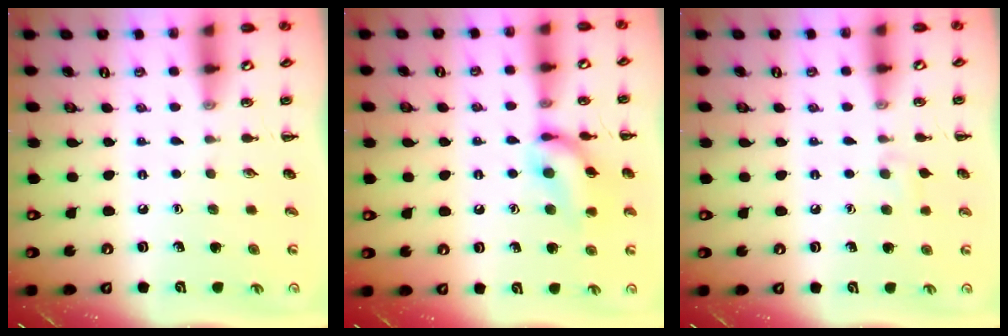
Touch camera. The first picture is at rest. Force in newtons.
{"total": 12.9, "press": 12.8, "slide": 1.2}
{"total": 4.5, "press": 4.2, "slide": 1.6}